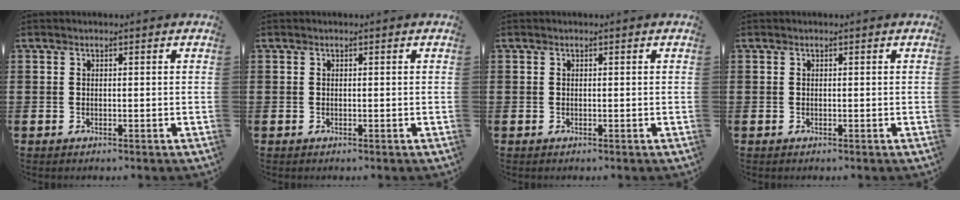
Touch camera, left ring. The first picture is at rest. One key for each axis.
{"total": 0.0}
{"total": 0.0}
{"total": 0.0}